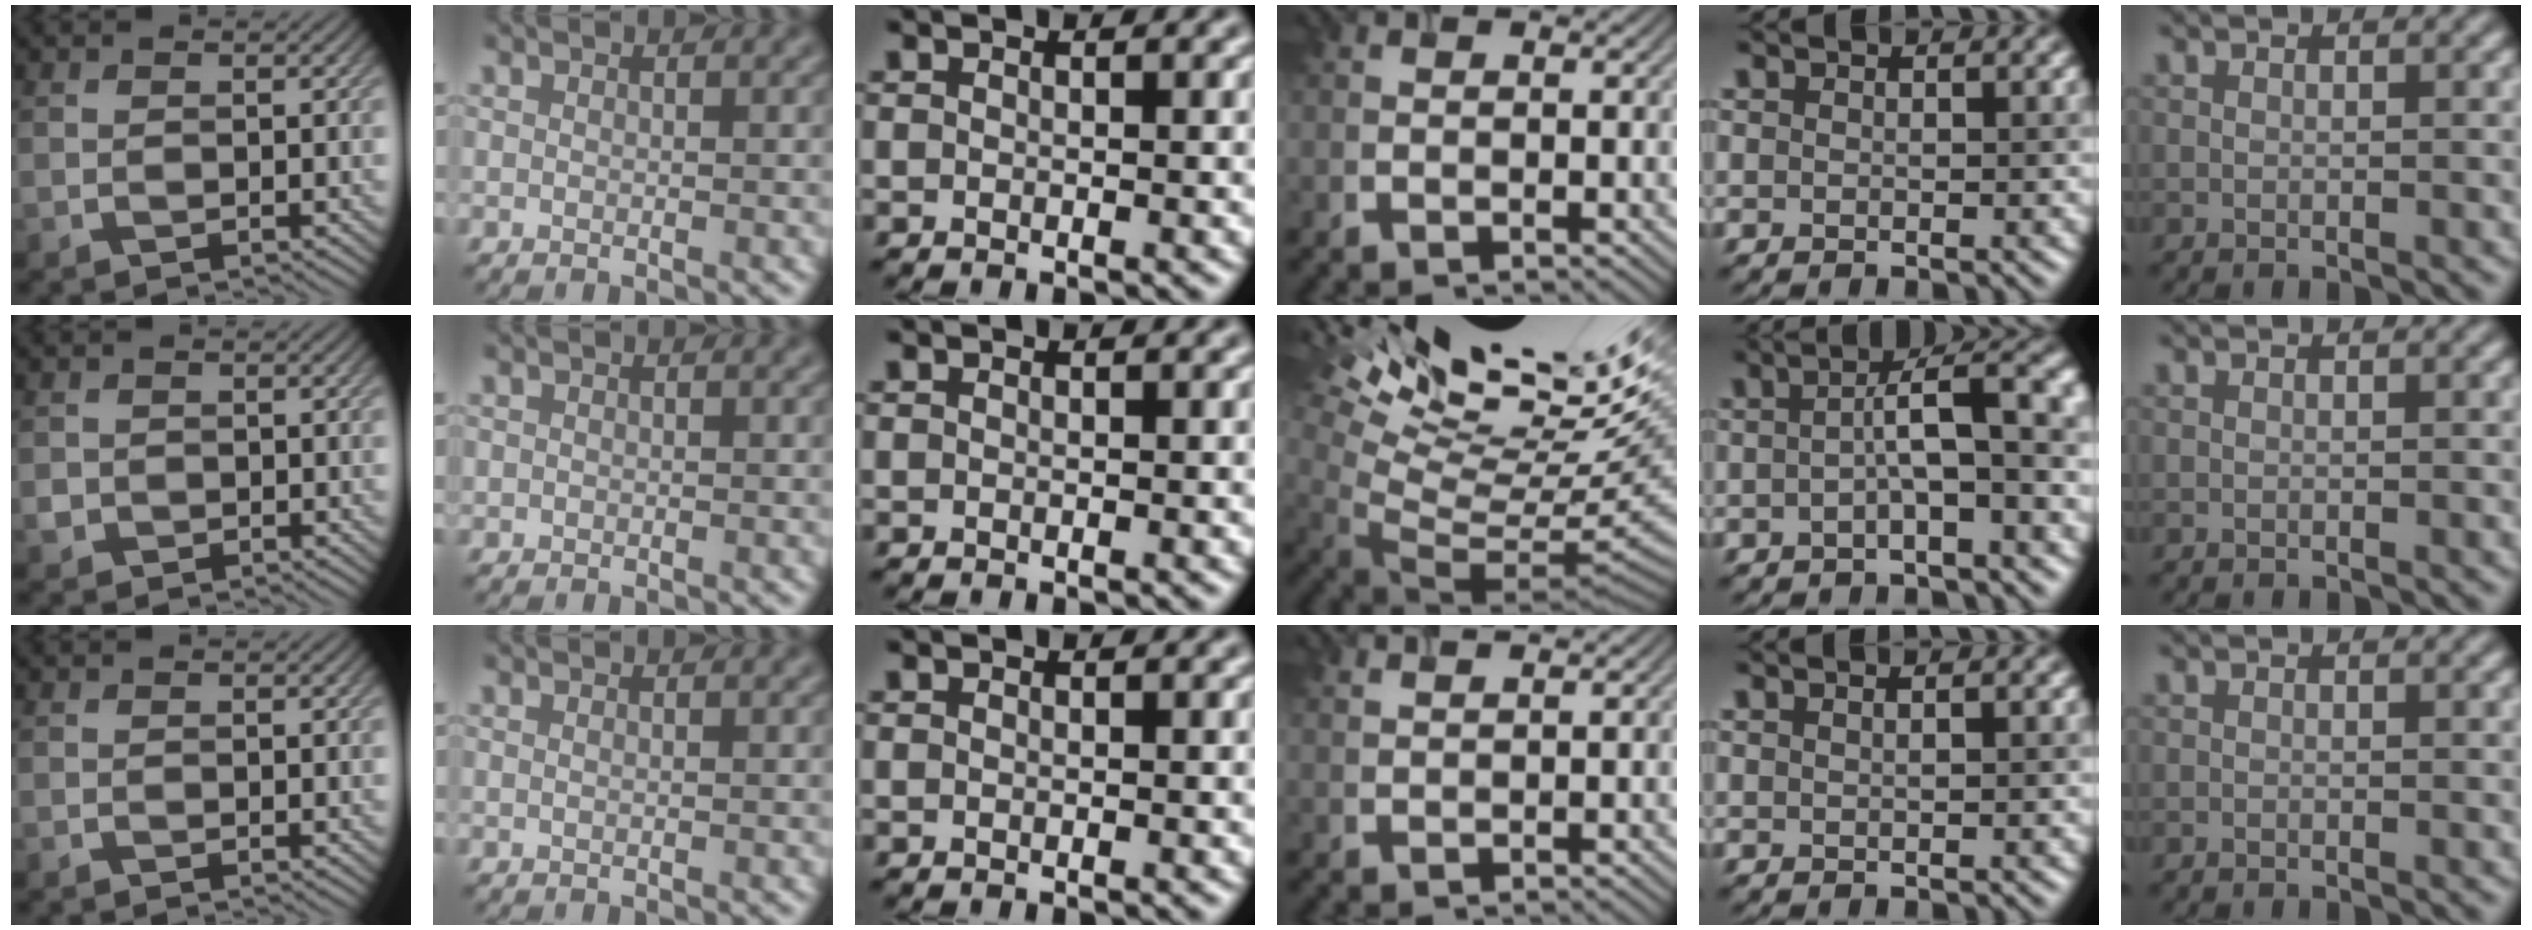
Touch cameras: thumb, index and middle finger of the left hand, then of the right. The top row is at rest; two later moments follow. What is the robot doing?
{"motion": "screw", "object": "timer"}